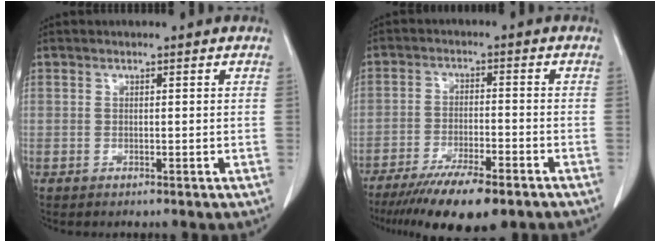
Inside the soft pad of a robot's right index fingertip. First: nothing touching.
{"total": 12.4, "force": [-9.2, 2.2, 8.0], "torque": [-0.127, -0.025, -0.145]}